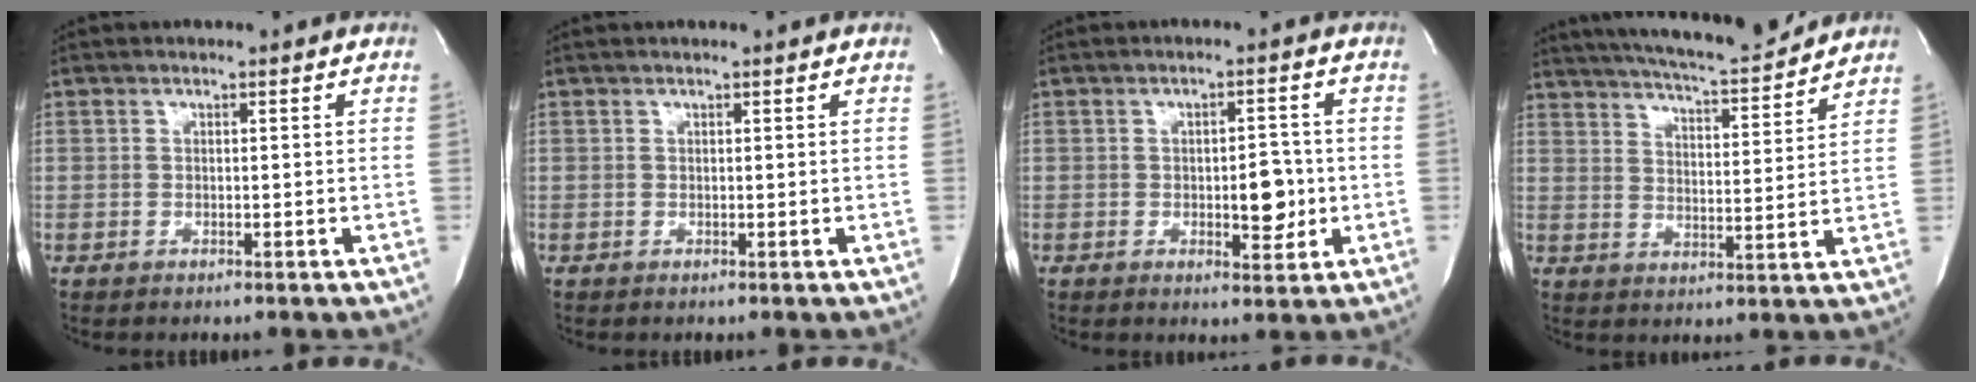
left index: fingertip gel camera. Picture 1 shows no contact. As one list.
[{"total": 1.3, "force": [1.2, -0.1, 0.5], "torque": [-0.009, 0.012, 0.016]}, {"total": 4.7, "force": [-0.8, 2.0, 4.2], "torque": [-0.055, -0.003, -0.006]}, {"total": 15.1, "force": [13.9, 1.3, 5.9], "torque": [-0.102, -0.004, 0.203]}]